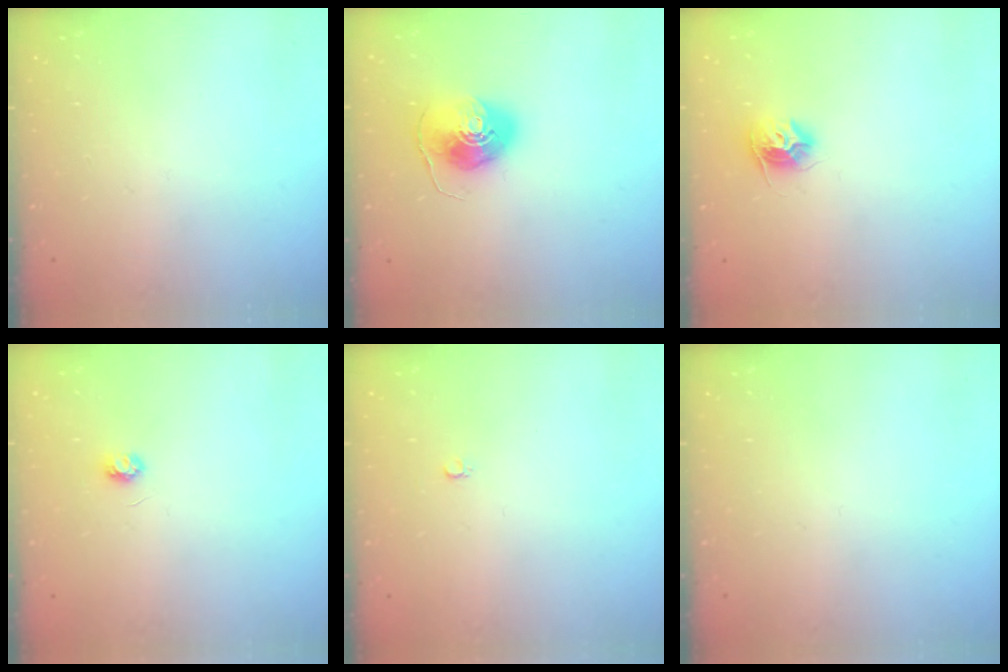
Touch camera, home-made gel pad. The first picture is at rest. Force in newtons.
{"total": 8.9, "press": 8.9, "slide": 0.8}
{"total": 9.6, "press": 9.6, "slide": 0.6}
{"total": 3.2, "press": 3.2, "slide": 0.3}
{"total": 2.4, "press": 2.4, "slide": 0.2}
{"total": 0.0}